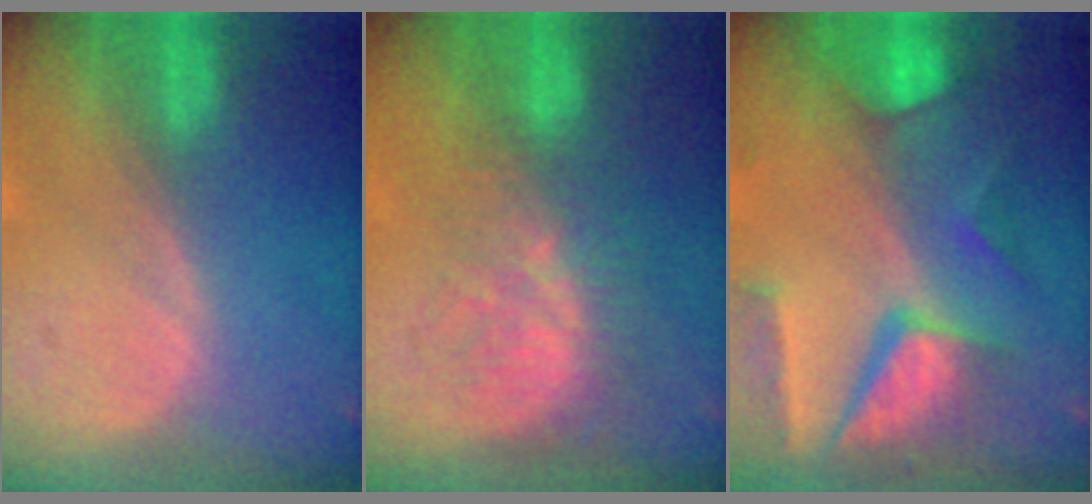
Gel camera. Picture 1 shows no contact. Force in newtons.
{"total": 8.9, "press": 7.5, "slide": 4.9}
{"total": 10.5, "press": 8.8, "slide": 5.7}